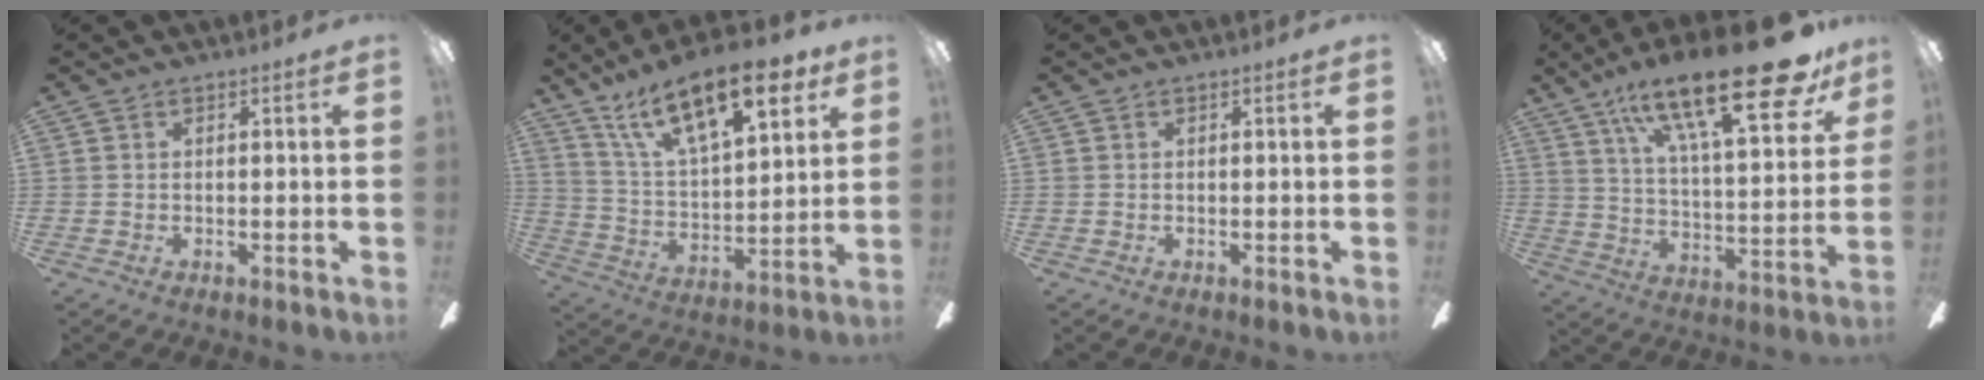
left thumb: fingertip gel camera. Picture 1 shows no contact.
{"total": 21.4, "force": [13.6, 8.1, 14.4], "torque": [-0.241, -0.062, 0.228]}
{"total": 0.0}
{"total": 28.7, "force": [17.7, 8.7, 20.8], "torque": [-0.315, -0.109, 0.283]}